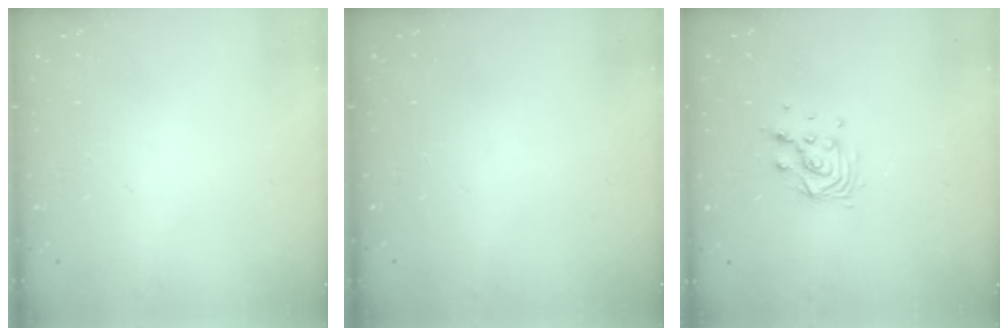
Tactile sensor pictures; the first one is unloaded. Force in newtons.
{"total": 0.0}
{"total": 8.2, "press": 8.2, "slide": 0.6}